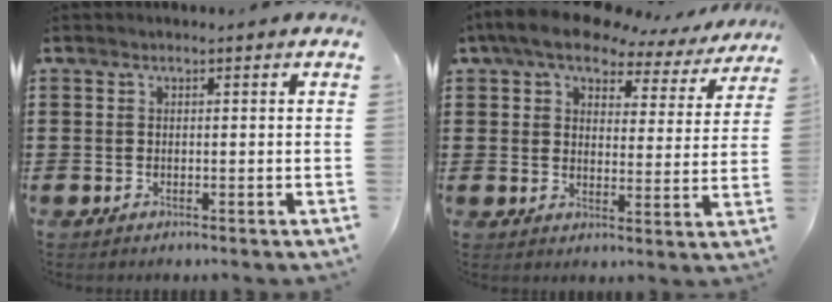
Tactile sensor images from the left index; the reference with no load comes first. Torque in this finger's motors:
{"motor_torque": [2.14, 0.00, 1.05, 0.13]}